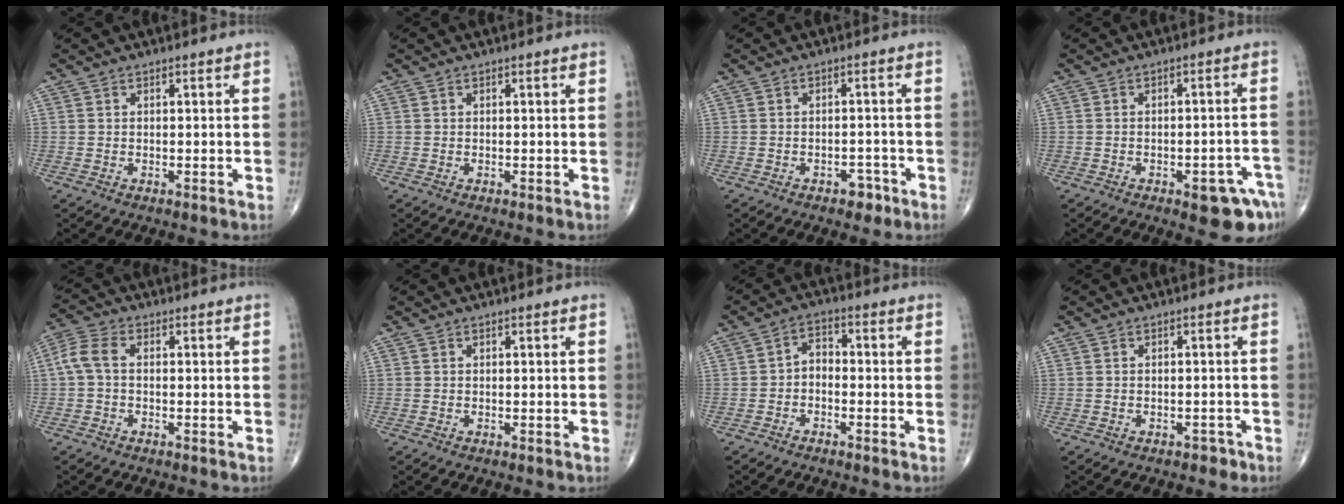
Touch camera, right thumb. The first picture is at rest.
{"total": 0.0}
{"total": 3.1, "force": [-2.0, 1.8, 1.5], "torque": [-0.009, 0.015, -0.024]}
{"total": 7.5, "force": [-4.2, 2.9, 5.6], "torque": [-0.052, 0.029, -0.045]}
{"total": 4.7, "force": [-0.1, 2.8, 3.8], "torque": [-0.091, 0.015, -0.011]}
{"total": 0.0}
{"total": 3.4, "force": [-1.3, 2.2, 2.3], "torque": [-0.026, 0.025, -0.035]}
{"total": 1.5, "force": [-1.0, 1.0, 0.4], "torque": [-0.004, 0.010, -0.013]}